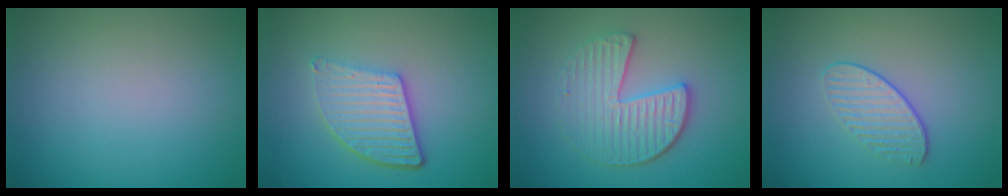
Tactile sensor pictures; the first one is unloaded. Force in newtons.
{"total": 5.0, "press": 3.7, "slide": 3.4}
{"total": 4.1, "press": 3.6, "slide": 1.8}
{"total": 1.9, "press": 1.5, "slide": 1.2}